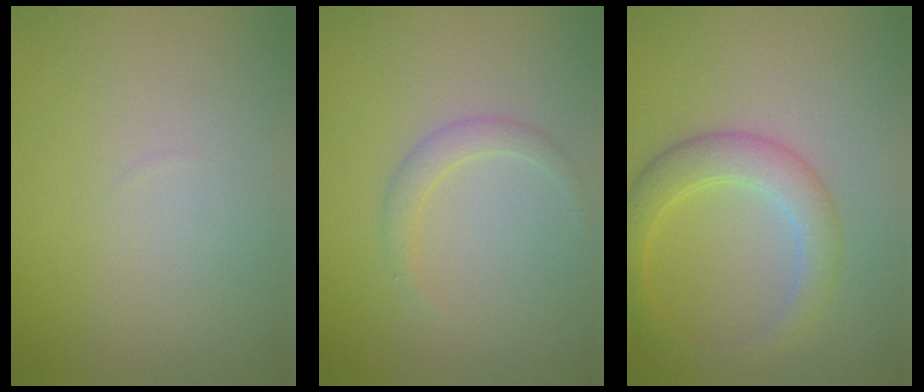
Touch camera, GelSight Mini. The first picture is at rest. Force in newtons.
{"total": 1.4, "press": 1.4, "slide": 0.0}
{"total": 3.7, "press": 3.7, "slide": 0.2}